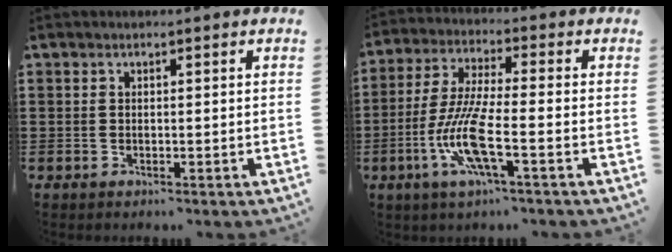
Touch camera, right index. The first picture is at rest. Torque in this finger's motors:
{"motor_torque": [2.14, 0.00, 1.05, 0.21]}